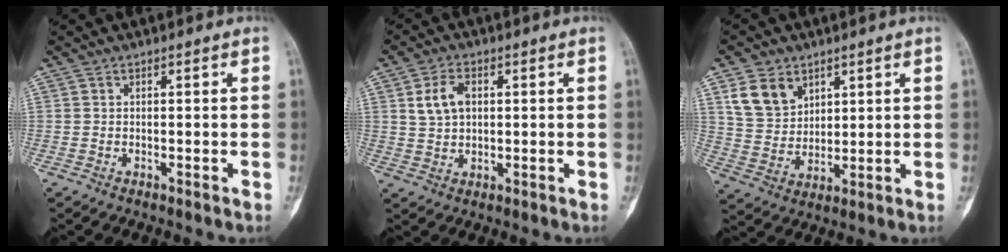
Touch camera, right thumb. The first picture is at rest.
{"total": 5.7, "force": [1.5, 3.8, 4.0], "torque": [-0.070, 0.002, 0.029]}
{"total": 9.0, "force": [4.6, 6.6, 4.1], "torque": [-0.061, -0.019, 0.099]}